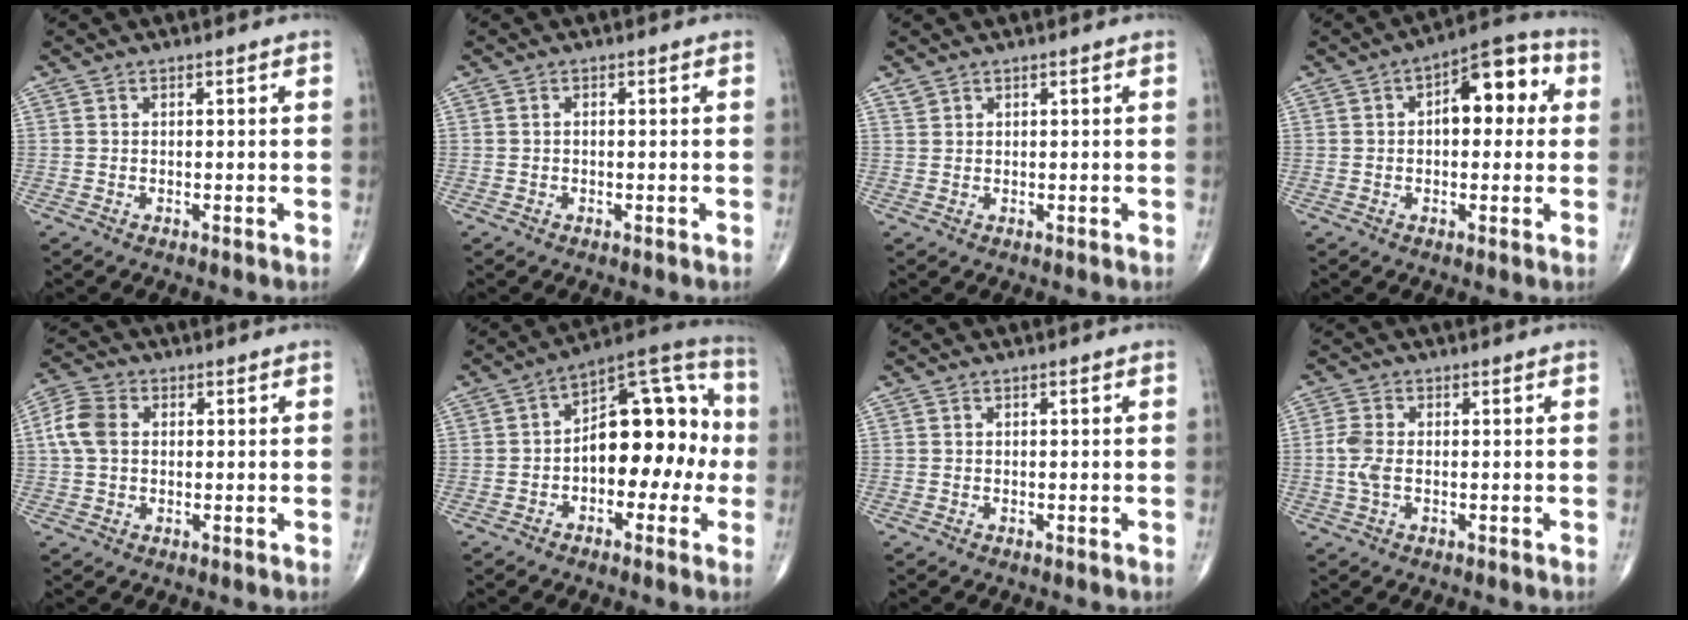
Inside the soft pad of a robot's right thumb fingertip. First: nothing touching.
{"total": 0.0}
{"total": 0.9, "force": [0.8, 0.5, 0.1], "torque": [0.003, -0.001, 0.015]}
{"total": 11.2, "force": [2.0, 5.8, 9.3], "torque": [-0.093, 0.026, 0.018]}
{"total": 6.4, "force": [0.8, 4.6, 4.3], "torque": [-0.097, 0.016, 0.011]}
{"total": 16.0, "force": [-1.4, 9.2, 13.0], "torque": [-0.147, 0.052, -0.032]}
{"total": 0.0}
{"total": 3.8, "force": [-0.4, 2.0, 3.2], "torque": [-0.087, 0.004, -0.012]}